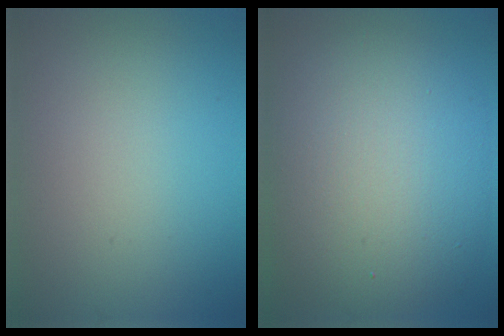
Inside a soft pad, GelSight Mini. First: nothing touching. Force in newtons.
{"total": 10.9, "press": 10.9, "slide": 0.6}